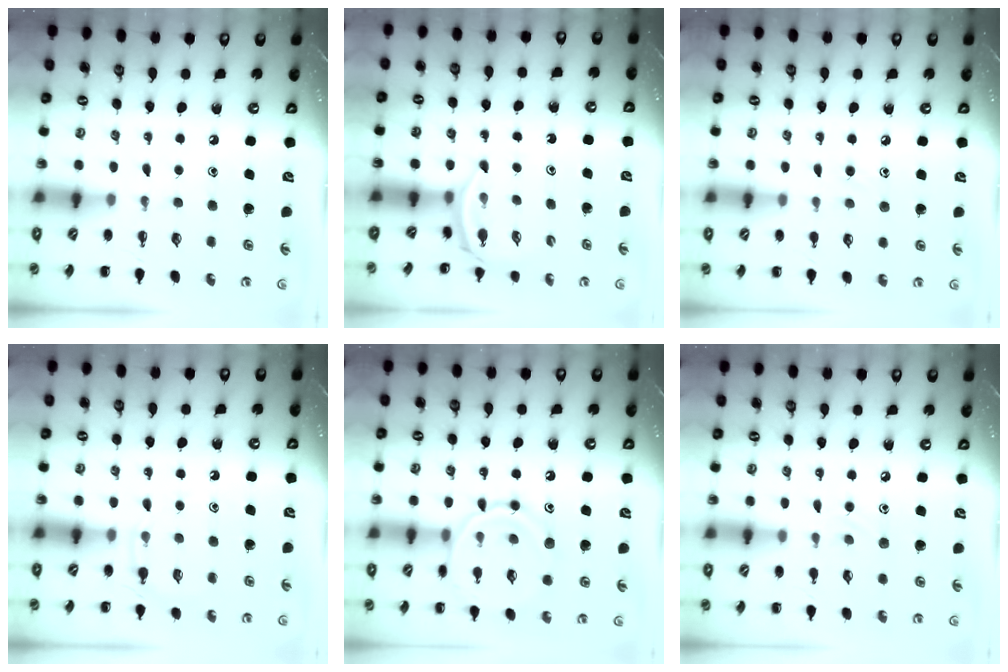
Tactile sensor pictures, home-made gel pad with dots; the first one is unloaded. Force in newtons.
{"total": 2.3, "press": 2.1, "slide": 0.9}
{"total": 7.6, "press": 7.2, "slide": 2.6}
{"total": 3.7, "press": 3.4, "slide": 1.4}
{"total": 12.7, "press": 12.7, "slide": 0.5}
{"total": 6.6, "press": 6.3, "slide": 1.8}